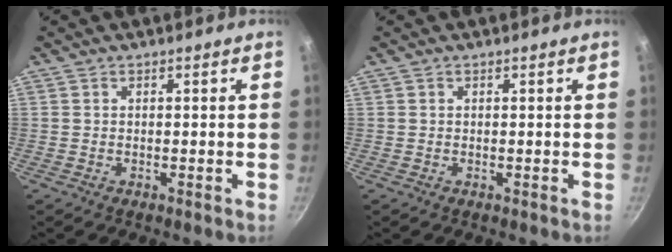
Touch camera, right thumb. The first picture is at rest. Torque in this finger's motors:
{"motor_torque": [0.03, 0.01, -0.16, -0.12, 0.00]}